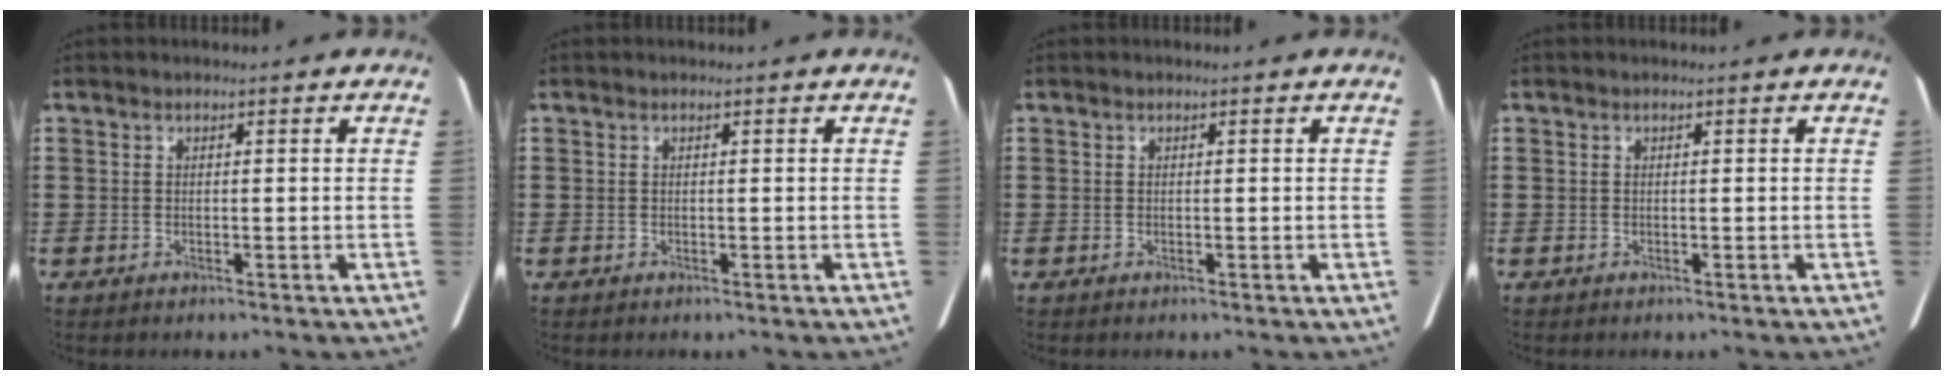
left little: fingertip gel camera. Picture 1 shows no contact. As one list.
[{"total": 0.0}, {"total": 0.0}, {"total": 0.0}]